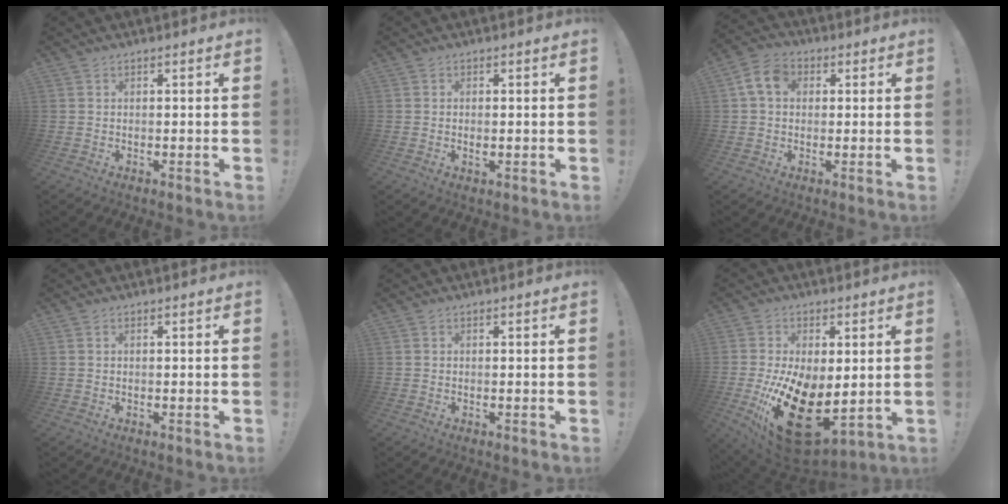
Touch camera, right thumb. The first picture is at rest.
{"total": 1.1, "force": [-0.1, 0.5, 0.9], "torque": [-0.010, -0.001, -0.002]}
{"total": 8.0, "force": [2.2, 5.9, 5.1], "torque": [-0.094, 0.010, 0.044]}
{"total": 0.0}
{"total": 0.0}
{"total": 21.2, "force": [-4.5, 12.0, 16.9], "torque": [-0.294, 0.001, -0.055]}